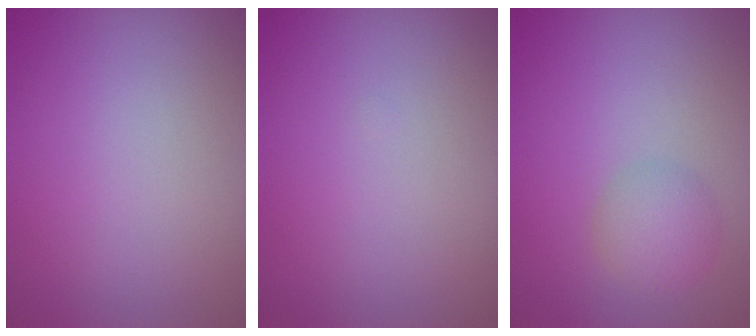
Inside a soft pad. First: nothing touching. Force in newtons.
{"total": 0.0}
{"total": 2.5, "press": 2.5, "slide": 0.1}